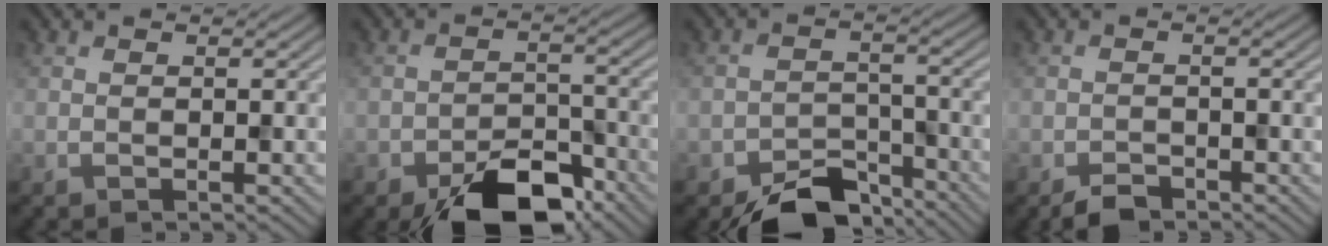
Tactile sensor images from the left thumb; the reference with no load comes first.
{"total": 8.8, "force": [-6.3, 3.8, 4.8], "torque": [-0.062, -0.005, -0.110]}
{"total": 6.5, "force": [-5.5, 2.9, 2.1], "torque": [-0.027, -0.007, -0.098]}
{"total": 1.9, "force": [-1.8, 0.7, 0.3], "torque": [-0.001, -0.001, -0.032]}